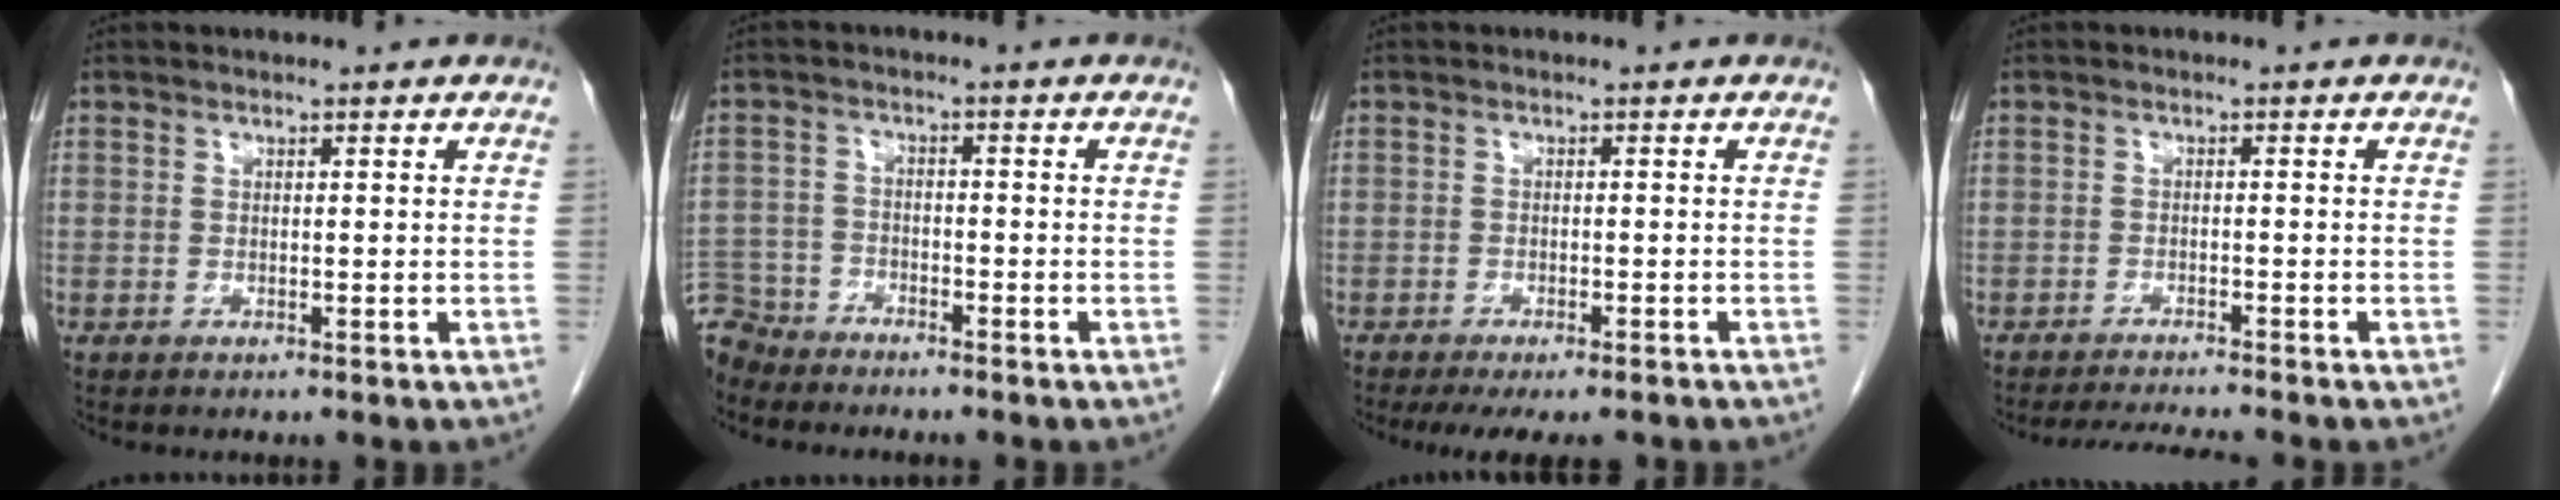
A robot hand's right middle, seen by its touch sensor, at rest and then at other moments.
{"total": 6.3, "force": [-5.9, 2.0, -0.3], "torque": [0.007, -0.002, -0.118]}
{"total": 8.3, "force": [-7.0, 2.2, 4.0], "torque": [-0.049, -0.011, -0.095]}
{"total": 4.8, "force": [-4.5, -0.9, 1.6], "torque": [-0.025, -0.015, -0.073]}